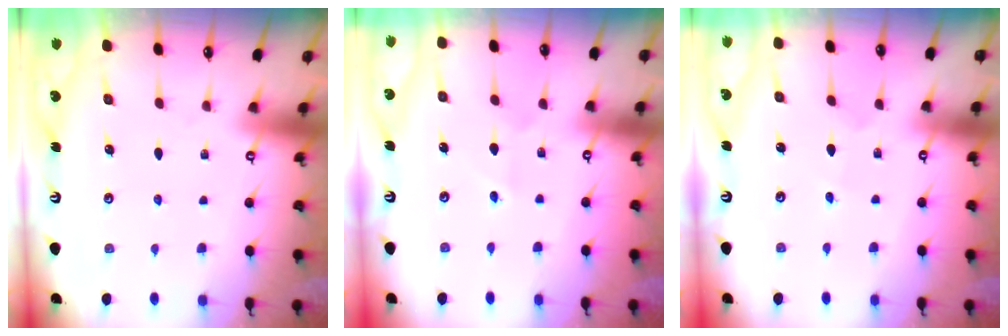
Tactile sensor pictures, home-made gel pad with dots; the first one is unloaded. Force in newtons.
{"total": 2.6, "press": 2.6, "slide": 0.3}
{"total": 1.6, "press": 1.6, "slide": 0.1}